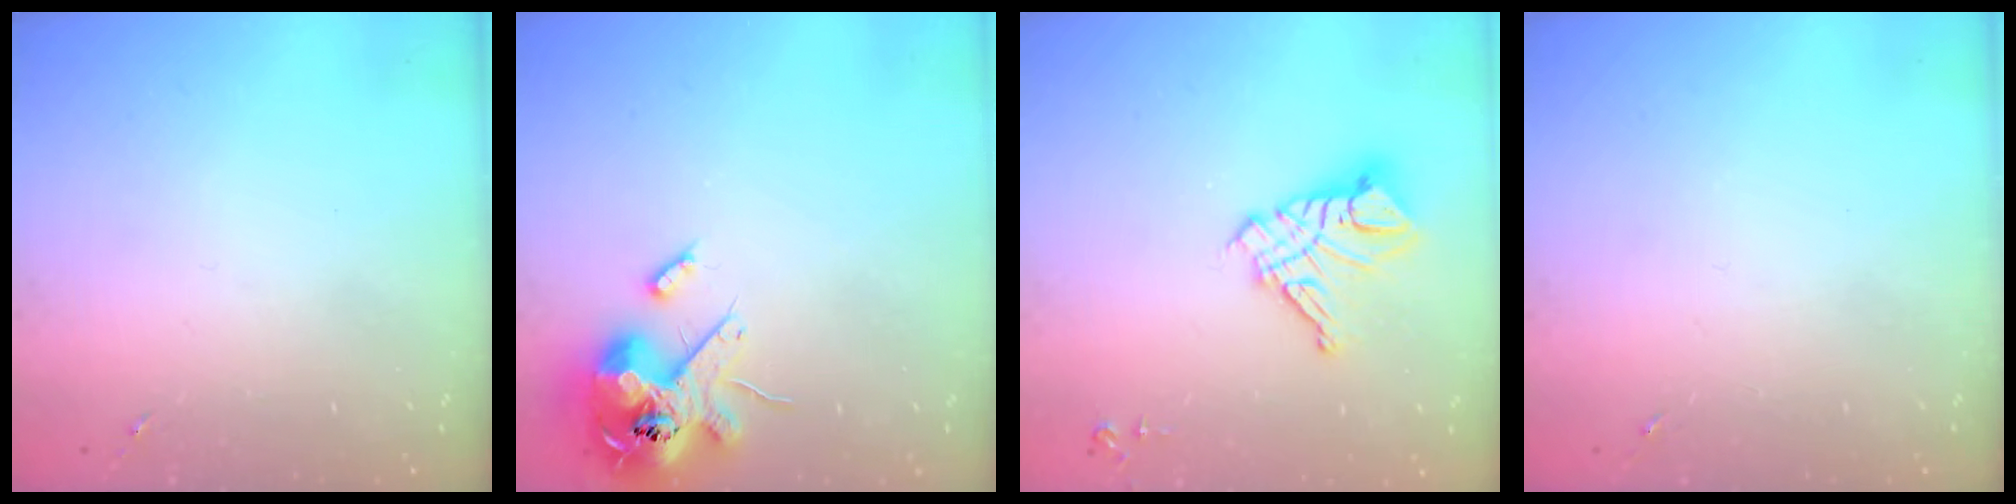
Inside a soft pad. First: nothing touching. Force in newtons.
{"total": 14.9, "press": 14.7, "slide": 2.6}
{"total": 12.6, "press": 12.5, "slide": 1.3}
{"total": 0.0}